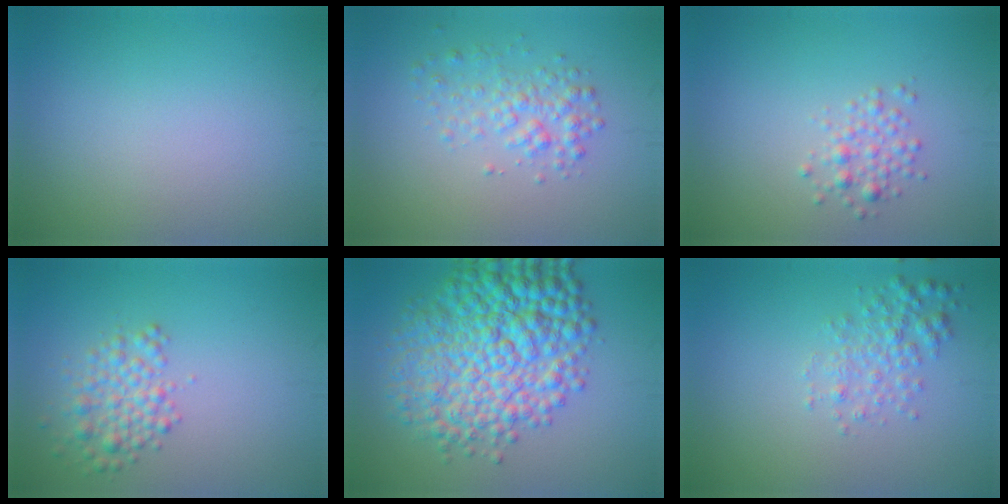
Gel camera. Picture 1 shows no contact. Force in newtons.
{"total": 2.5, "press": 2.5, "slide": 0.1}
{"total": 1.7, "press": 1.7, "slide": 0.1}
{"total": 2.9, "press": 2.9, "slide": 0.1}
{"total": 10.1, "press": 10.1, "slide": 0.1}
{"total": 2.4, "press": 2.4, "slide": 0.1}